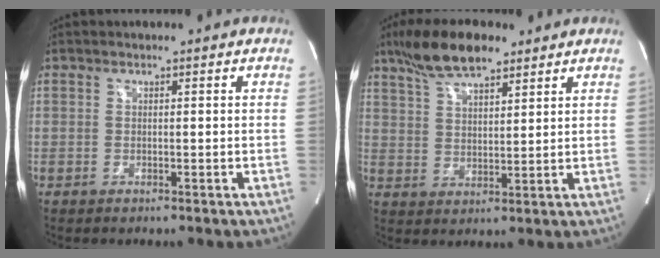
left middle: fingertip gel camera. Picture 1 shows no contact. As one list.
[{"total": 10.3, "force": [7.6, 2.9, 6.3], "torque": [-0.122, 0.016, 0.140]}]